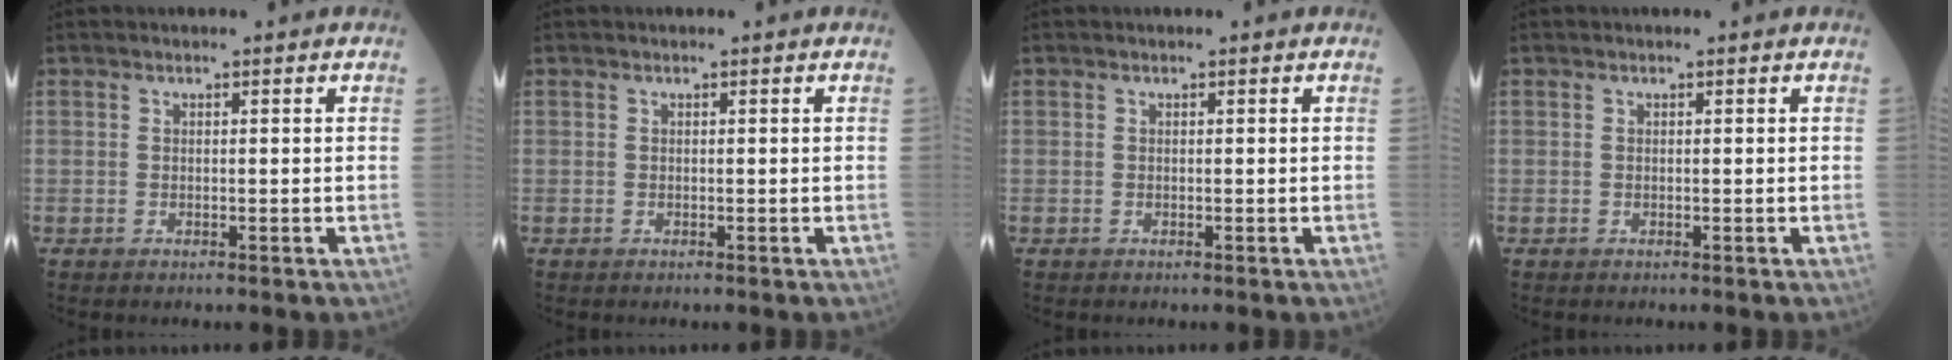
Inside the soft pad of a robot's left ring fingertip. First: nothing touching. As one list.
[{"total": 0.0}, {"total": 0.0}, {"total": 0.0}]